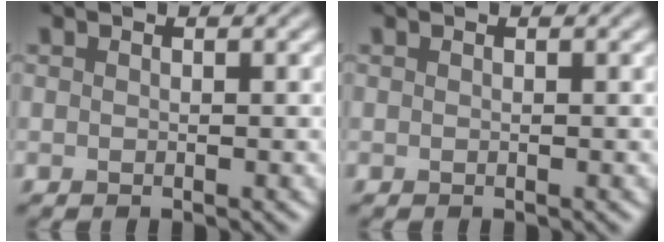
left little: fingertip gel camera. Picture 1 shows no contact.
{"total": 0.0}